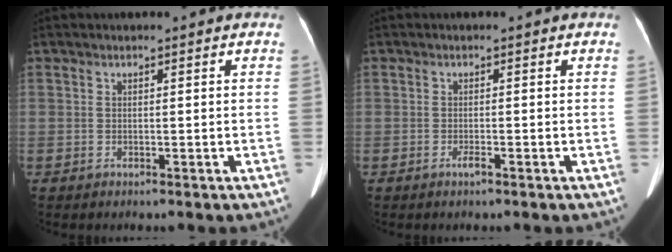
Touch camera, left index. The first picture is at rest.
{"total": 0.9, "force": [-0.6, 0.0, 0.7], "torque": [-0.016, -0.001, -0.009]}